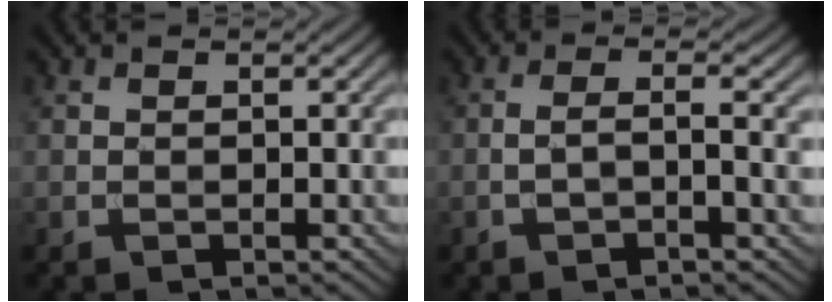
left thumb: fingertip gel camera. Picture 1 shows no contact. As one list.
[{"total": 3.5, "force": [-0.8, 0.7, 3.3], "torque": [-0.057, 0.004, -0.023]}]